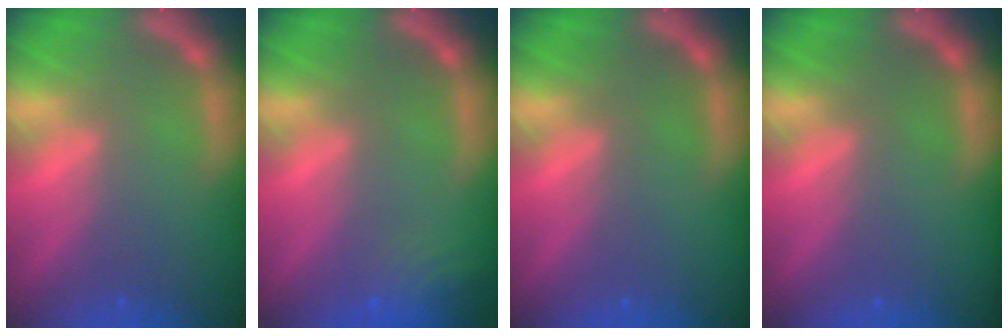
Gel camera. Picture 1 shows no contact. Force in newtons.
{"total": 4.0}
{"total": 0.0}
{"total": 0.0}